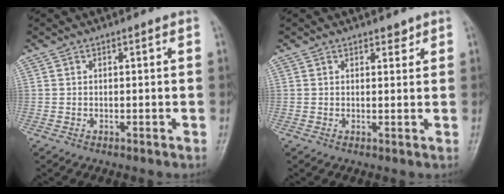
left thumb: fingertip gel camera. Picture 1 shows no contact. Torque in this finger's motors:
{"motor_torque": [-0.14, -0.09, 0.06, 0.04, 0.03]}